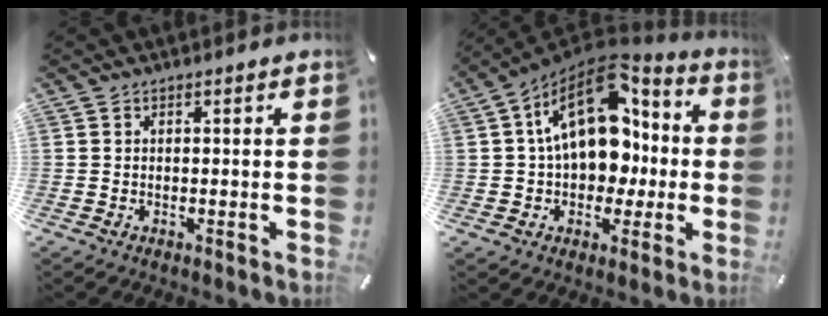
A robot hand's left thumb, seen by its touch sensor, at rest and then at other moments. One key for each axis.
{"total": 20.2, "fx": 4.8, "fy": 13.8, "fz": 14.0, "tx": -0.228, "ty": -0.034, "tz": 0.083}